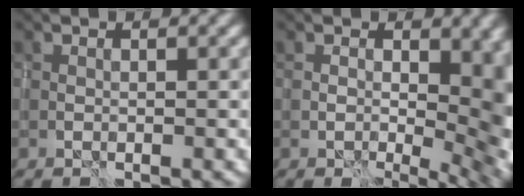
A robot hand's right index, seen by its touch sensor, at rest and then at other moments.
{"total": 11.6, "force": [0.4, 6.6, 9.5], "torque": [-0.102, -0.011, 0.019]}